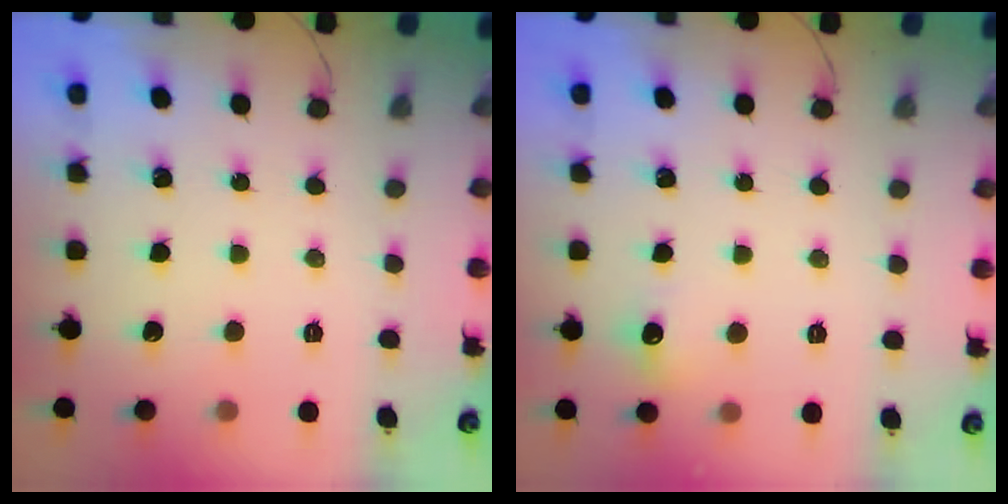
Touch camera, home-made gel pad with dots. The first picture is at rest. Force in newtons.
{"total": 5.7, "press": 5.6, "slide": 1.1}